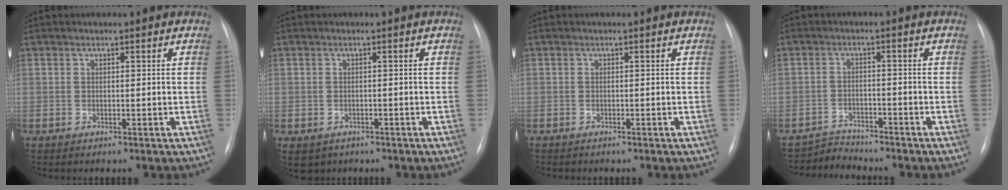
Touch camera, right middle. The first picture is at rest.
{"total": 4.6, "force": [-2.9, 3.3, 1.2], "torque": [-0.017, 0.003, -0.037]}
{"total": 0.9, "force": [-0.8, 0.2, 0.3], "torque": [-0.006, -0.001, -0.013]}
{"total": 3.5, "force": [-3.2, 0.1, -1.5], "torque": [0.032, -0.008, -0.056]}